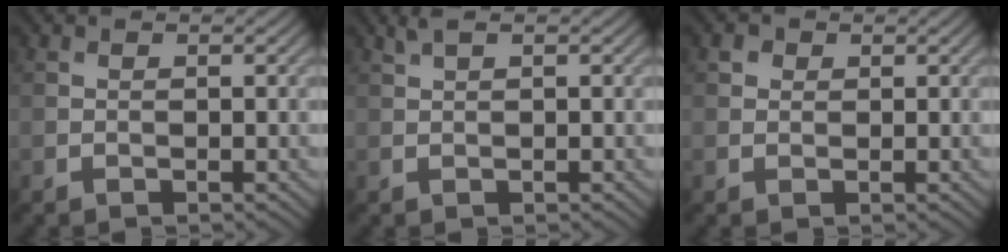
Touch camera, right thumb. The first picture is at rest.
{"total": 1.2, "force": [0.8, 0.1, 0.8], "torque": [-0.024, 0.007, 0.017]}
{"total": 1.2, "force": [0.5, 1.1, 0.4], "torque": [-0.004, 0.000, 0.006]}